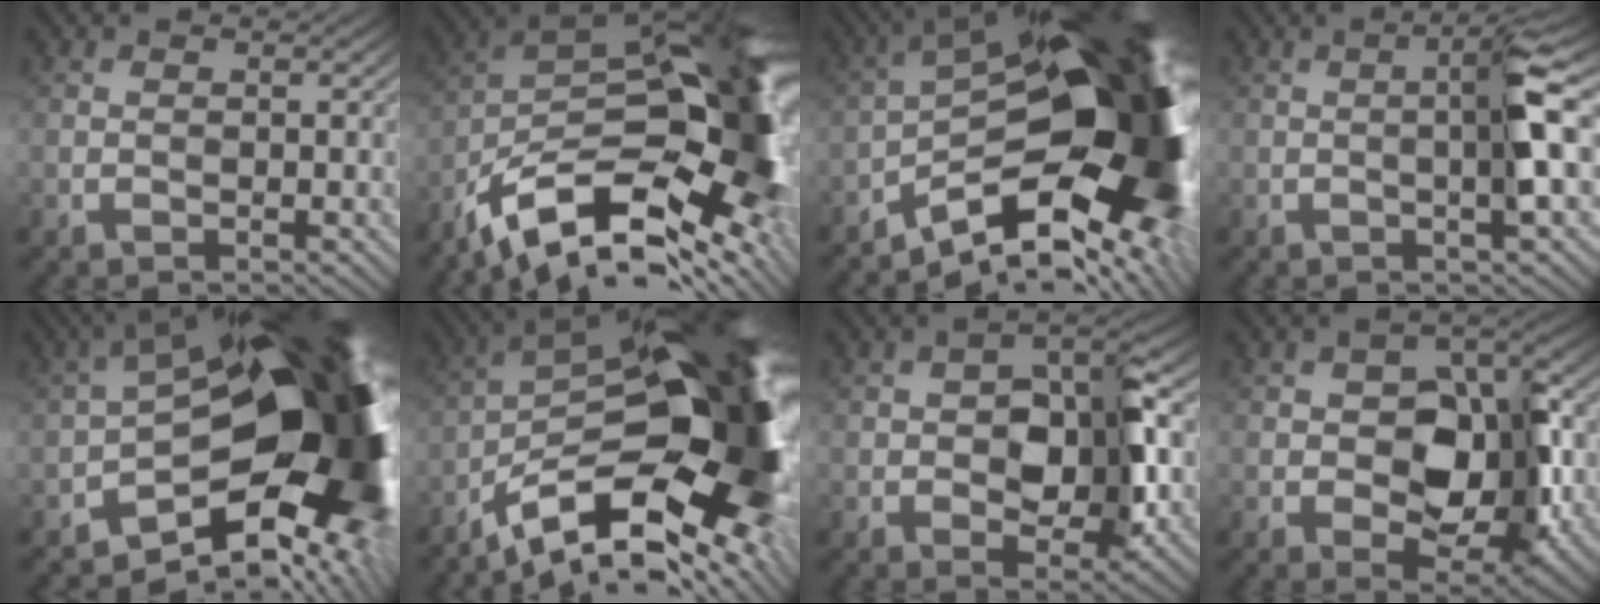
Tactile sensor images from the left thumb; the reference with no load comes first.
{"total": 17.4, "force": [-8.1, 7.1, 13.7], "torque": [-0.233, -0.009, -0.141]}
{"total": 18.8, "force": [-5.1, 7.8, 16.4], "torque": [-0.214, -0.006, -0.093]}
{"total": 4.7, "force": [0.0, -0.1, 4.7], "torque": [-0.082, 0.013, -0.003]}
{"total": 19.4, "force": [-3.8, 9.3, 16.6], "torque": [-0.204, -0.017, -0.062]}
{"total": 19.6, "force": [-6.8, 7.1, 16.9], "torque": [-0.238, -0.006, -0.119]}
{"total": 7.9, "force": [-0.3, 4.3, 6.7], "torque": [-0.093, 0.005, -0.004]}
{"total": 9.9, "force": [-1.2, 6.0, 7.8], "torque": [-0.112, 0.005, -0.019]}